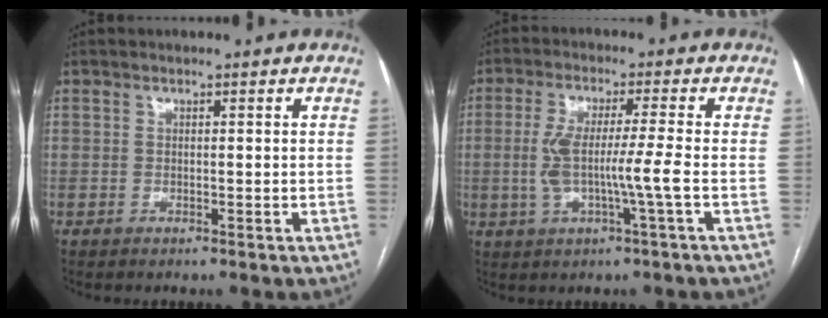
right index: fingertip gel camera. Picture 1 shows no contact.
{"total": 7.1, "force": [-1.1, -0.3, 7.0], "torque": [-0.142, 0.003, -0.017]}